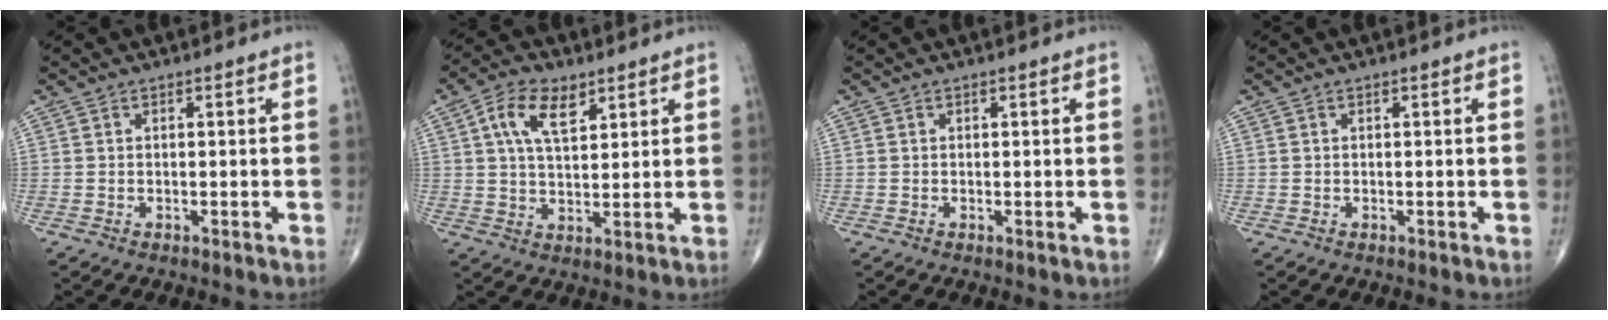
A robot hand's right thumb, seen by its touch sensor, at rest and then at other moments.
{"total": 8.8, "force": [4.0, 4.6, 6.3], "torque": [-0.104, -0.008, 0.072]}
{"total": 0.0}
{"total": 0.0}